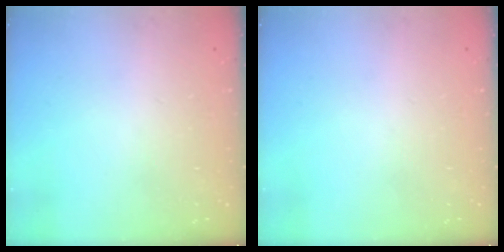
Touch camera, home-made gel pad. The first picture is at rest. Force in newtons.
{"total": 0.0}